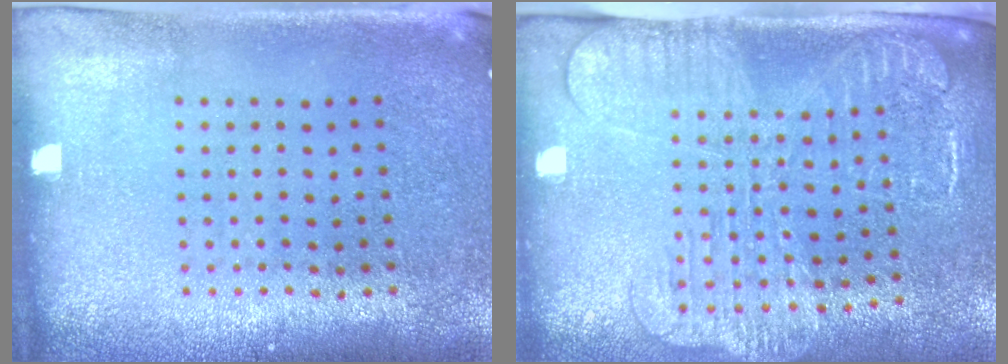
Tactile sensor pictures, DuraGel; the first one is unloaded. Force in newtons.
{"total": 2.5, "press": 2.0, "slide": 1.4}